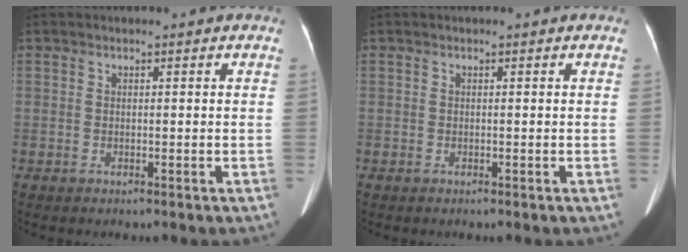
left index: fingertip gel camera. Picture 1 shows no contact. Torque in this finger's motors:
{"motor_torque": [0.00, 0.00, 0.00, 0.00]}